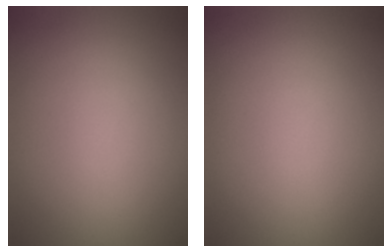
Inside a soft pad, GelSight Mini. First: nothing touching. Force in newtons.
{"total": 0.0}